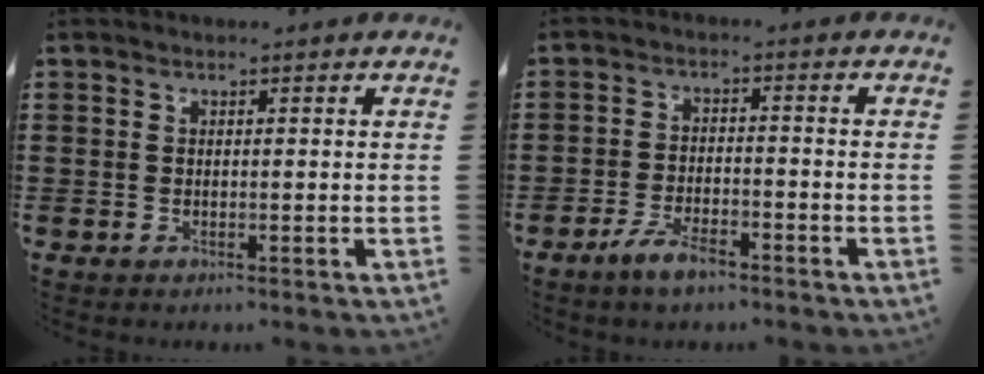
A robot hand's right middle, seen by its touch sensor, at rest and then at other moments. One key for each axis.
{"total": 4.5, "fx": -3.3, "fy": 1.5, "fz": 2.7, "tx": -0.063, "ty": 0.000, "tz": -0.066}